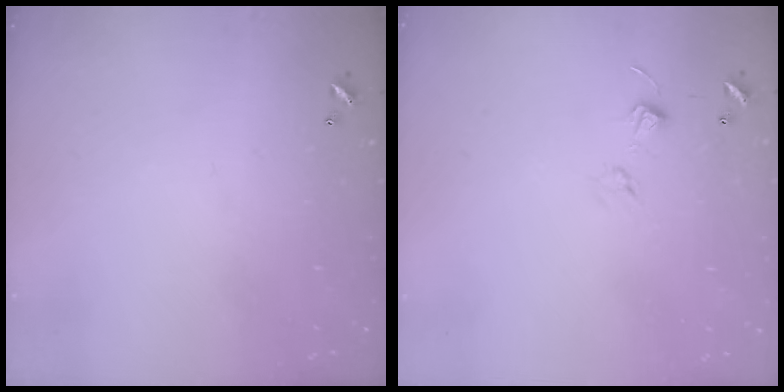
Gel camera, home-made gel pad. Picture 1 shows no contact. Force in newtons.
{"total": 5.0, "press": 5.0, "slide": 0.6}